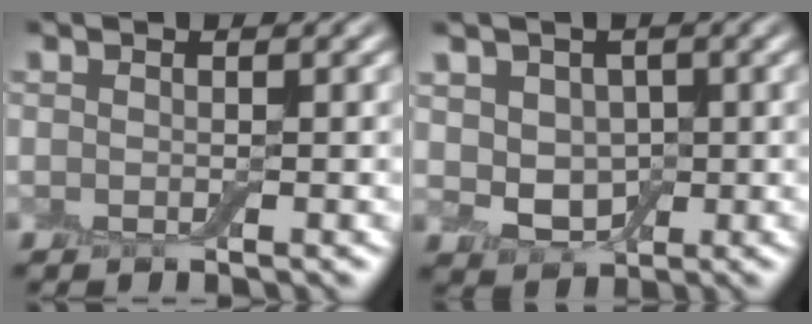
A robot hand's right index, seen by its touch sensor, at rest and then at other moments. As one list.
[{"total": 3.5, "force": [0.5, 2.7, 2.1], "torque": [-0.040, -0.007, 0.014]}]